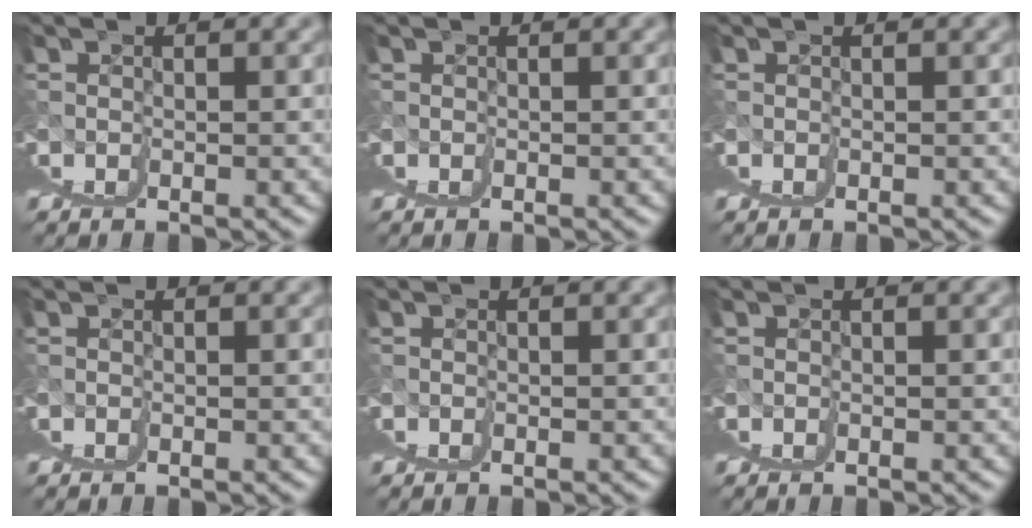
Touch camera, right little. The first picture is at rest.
{"total": 0.0}
{"total": 0.0}
{"total": 0.0}
{"total": 0.0}
{"total": 0.0}